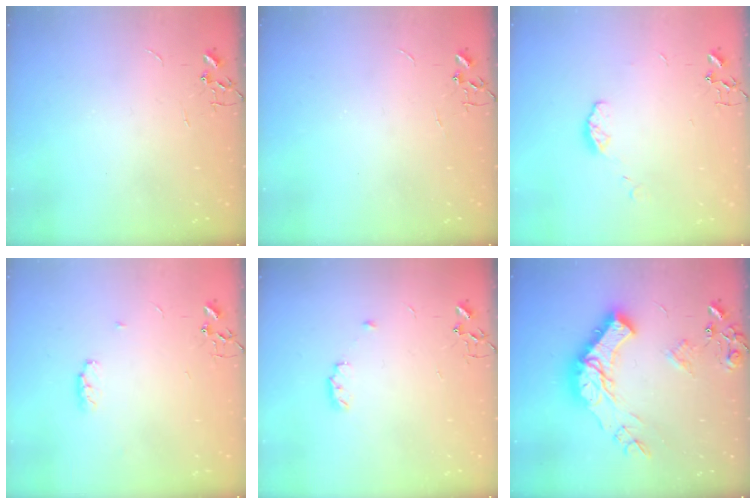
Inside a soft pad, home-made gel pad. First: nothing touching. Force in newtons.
{"total": 0.0}
{"total": 5.9, "press": 5.9, "slide": 0.5}
{"total": 4.7, "press": 4.6, "slide": 0.7}
{"total": 6.4, "press": 6.3, "slide": 0.8}
{"total": 23.2, "press": 23.0, "slide": 3.0}